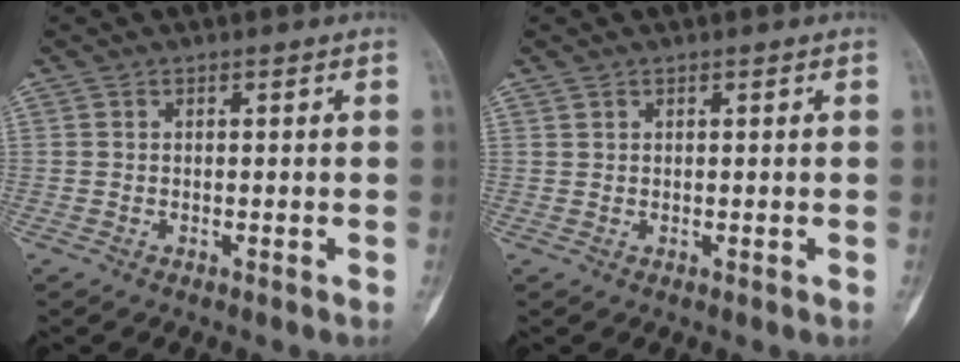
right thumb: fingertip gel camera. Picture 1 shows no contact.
{"total": 0.6, "force": [0.5, 0.3, 0.0], "torque": [0.004, -0.003, 0.008]}